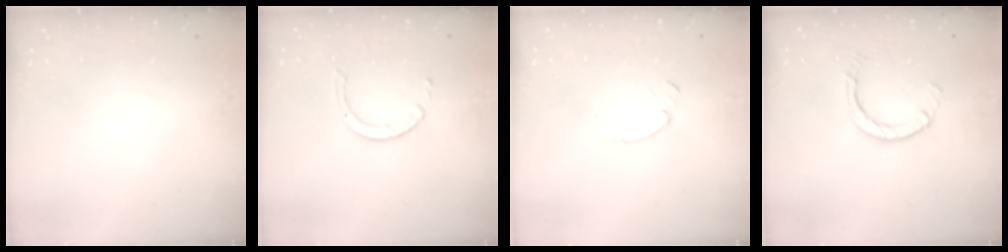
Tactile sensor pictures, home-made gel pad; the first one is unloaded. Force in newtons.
{"total": 3.6, "press": 3.6, "slide": 0.5}
{"total": 0.0}
{"total": 4.2, "press": 4.2, "slide": 0.4}